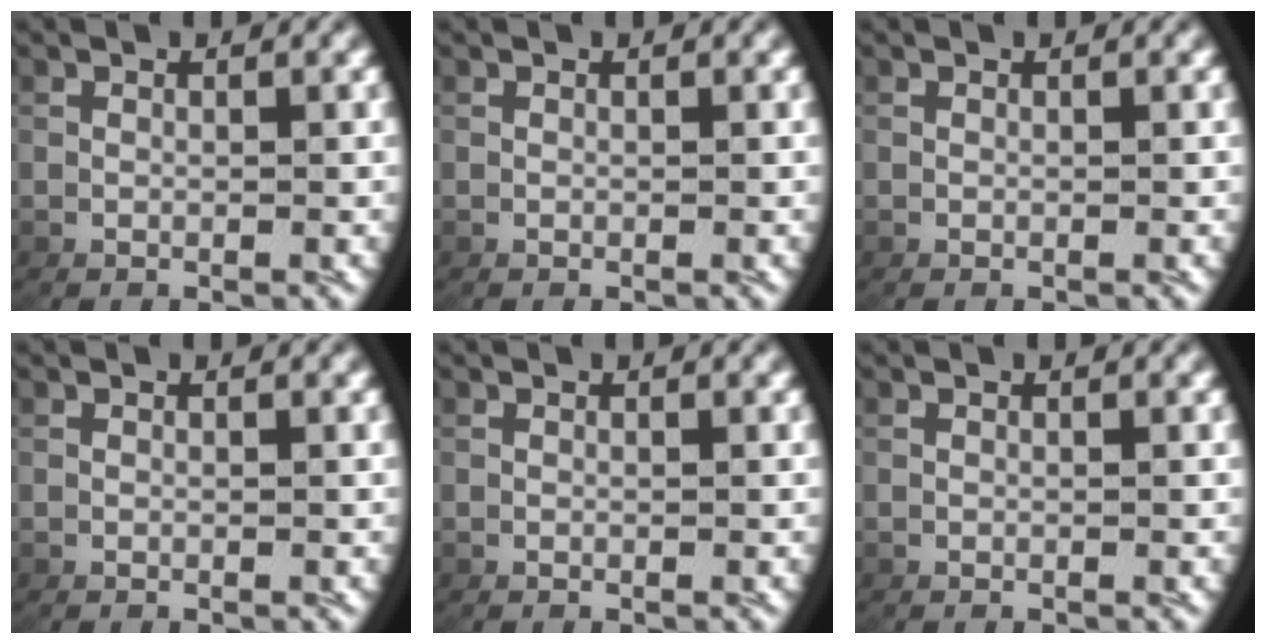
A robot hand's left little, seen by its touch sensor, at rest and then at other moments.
{"total": 0.0}
{"total": 0.0}
{"total": 0.0}
{"total": 0.0}
{"total": 0.0}